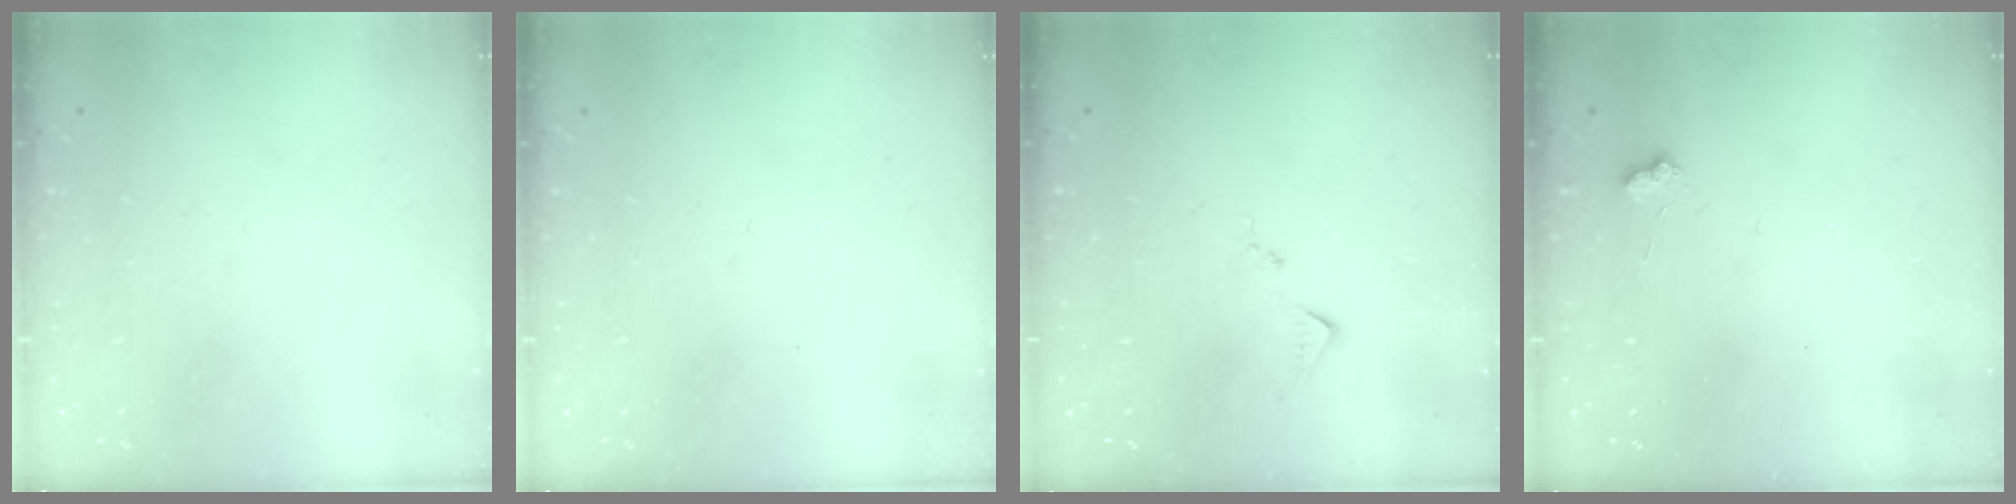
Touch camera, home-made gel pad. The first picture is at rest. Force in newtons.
{"total": 0.0}
{"total": 8.0, "press": 8.0, "slide": 0.4}
{"total": 2.4, "press": 2.4, "slide": 0.5}